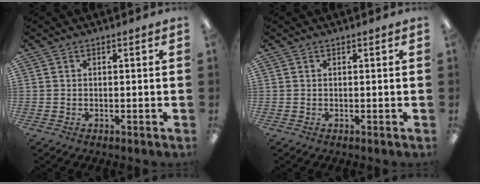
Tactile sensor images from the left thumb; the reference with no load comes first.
{"total": 0.0}